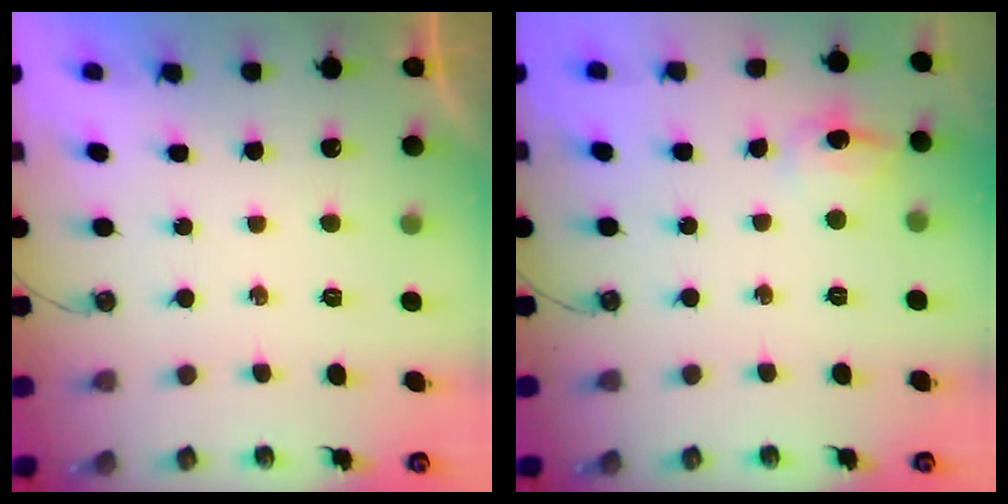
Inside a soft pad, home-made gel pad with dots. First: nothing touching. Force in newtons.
{"total": 7.7, "press": 7.6, "slide": 0.8}